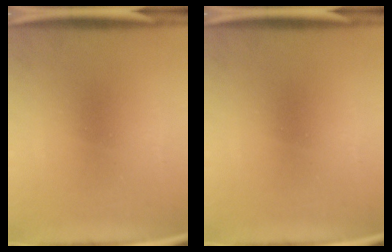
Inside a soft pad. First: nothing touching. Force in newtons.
{"total": 0.0}